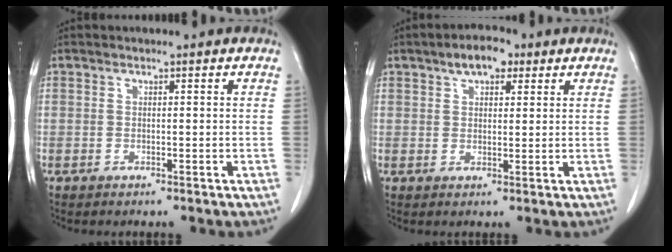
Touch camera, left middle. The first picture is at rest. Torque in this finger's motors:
{"motor_torque": [0.90, -0.77, 0.03, 0.06]}